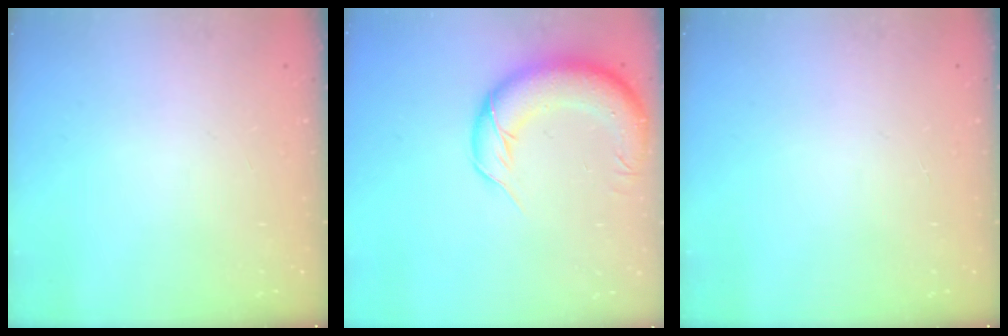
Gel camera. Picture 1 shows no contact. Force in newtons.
{"total": 13.7, "press": 13.3, "slide": 3.1}
{"total": 0.0}